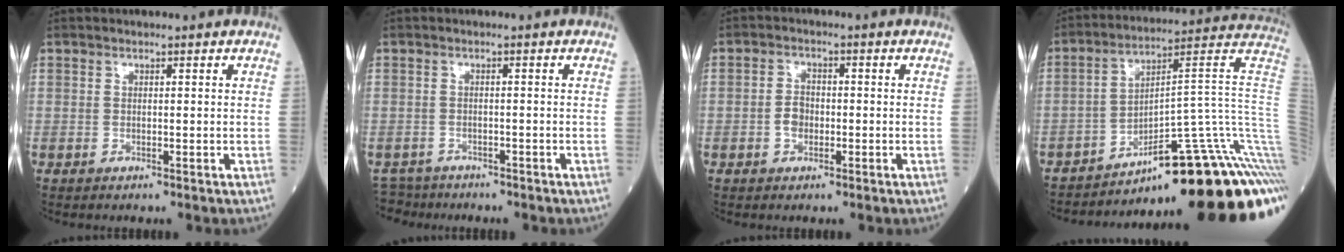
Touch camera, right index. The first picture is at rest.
{"total": 6.7, "force": [-5.7, 3.3, 0.7], "torque": [-0.028, 0.004, -0.089]}
{"total": 3.4, "force": [-1.0, 2.4, 2.1], "torque": [-0.051, 0.010, -0.017]}
{"total": 28.9, "force": [-19.2, 2.0, 21.5], "torque": [-0.172, 0.014, -0.271]}